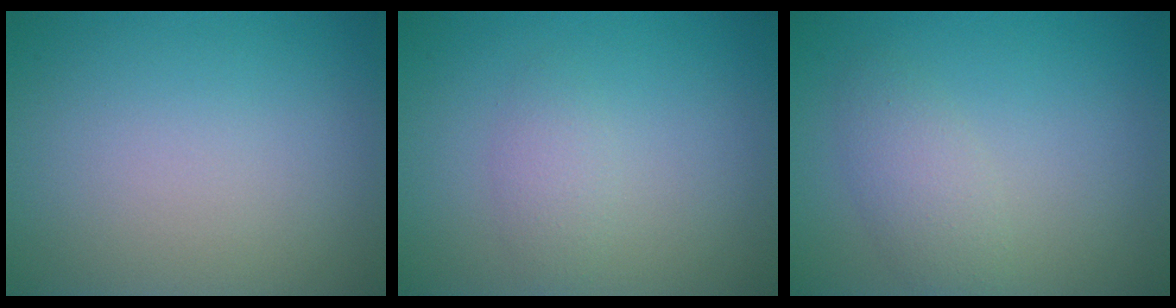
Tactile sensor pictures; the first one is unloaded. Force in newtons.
{"total": 1.5, "press": 1.5, "slide": 0.0}
{"total": 2.4, "press": 2.4, "slide": 0.1}